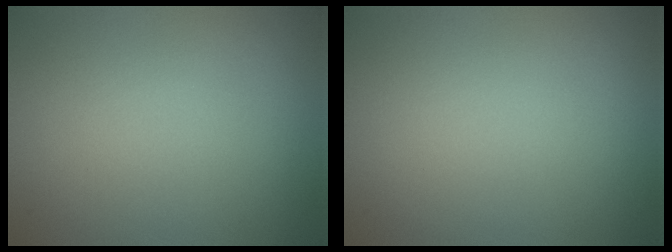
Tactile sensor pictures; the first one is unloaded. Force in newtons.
{"total": 0.0}